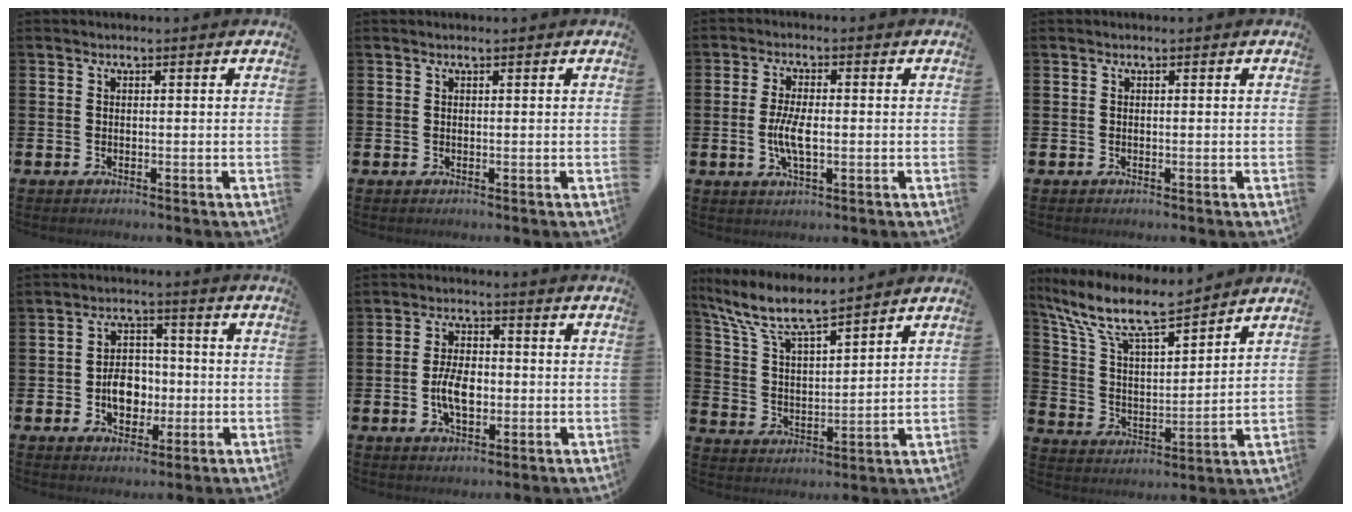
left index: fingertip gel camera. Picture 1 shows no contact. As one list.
[{"total": 0.0}, {"total": 4.8, "force": [-0.6, 1.8, 4.4], "torque": [-0.089, -0.002, -0.016]}, {"total": 0.0}, {"total": 5.7, "force": [-1.1, 4.2, 3.6], "torque": [-0.054, 0.006, -0.026]}, {"total": 5.4, "force": [-0.9, 2.9, 4.4], "torque": [-0.068, 0.003, -0.018]}, {"total": 9.1, "force": [8.0, 1.6, 4.0], "torque": [-0.112, -0.041, 0.141]}, {"total": 11.5, "force": [9.8, 2.5, 5.4], "torque": [-0.147, -0.050, 0.173]}]